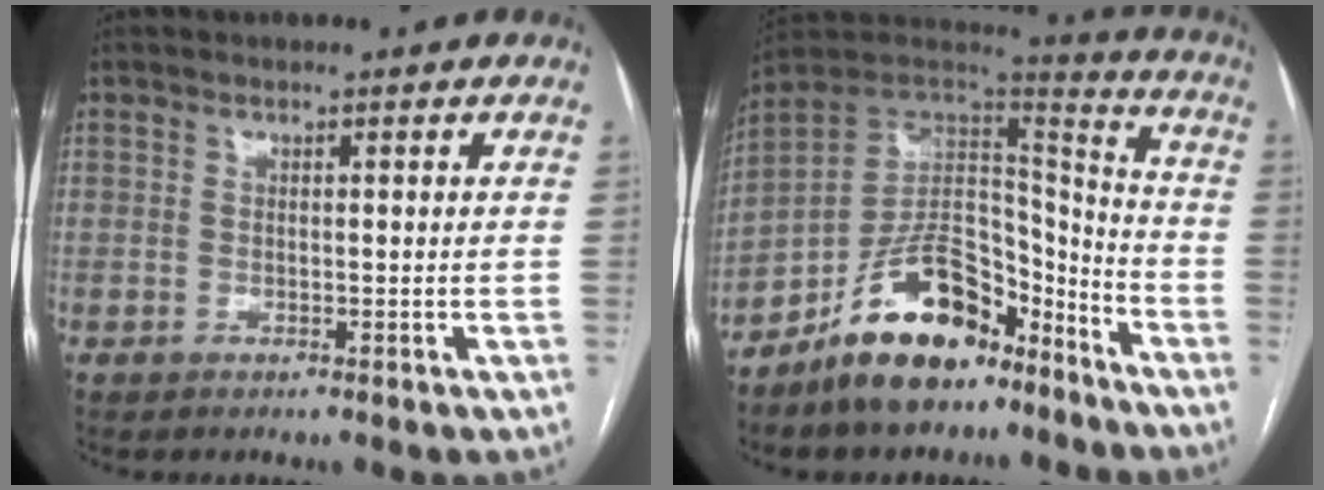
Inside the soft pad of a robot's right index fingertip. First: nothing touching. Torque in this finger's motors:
{"motor_torque": [0.18, -0.48, 0.11, -0.01]}